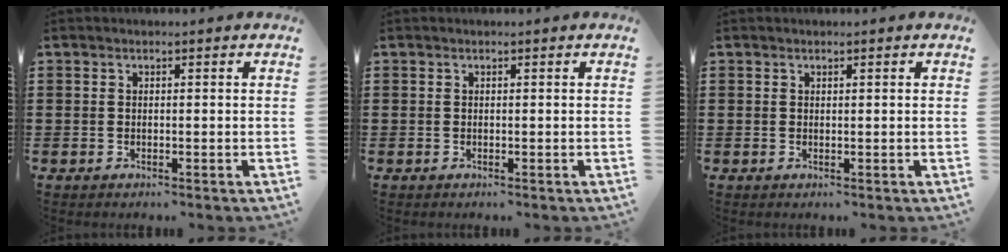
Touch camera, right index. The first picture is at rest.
{"total": 0.0}
{"total": 0.0}